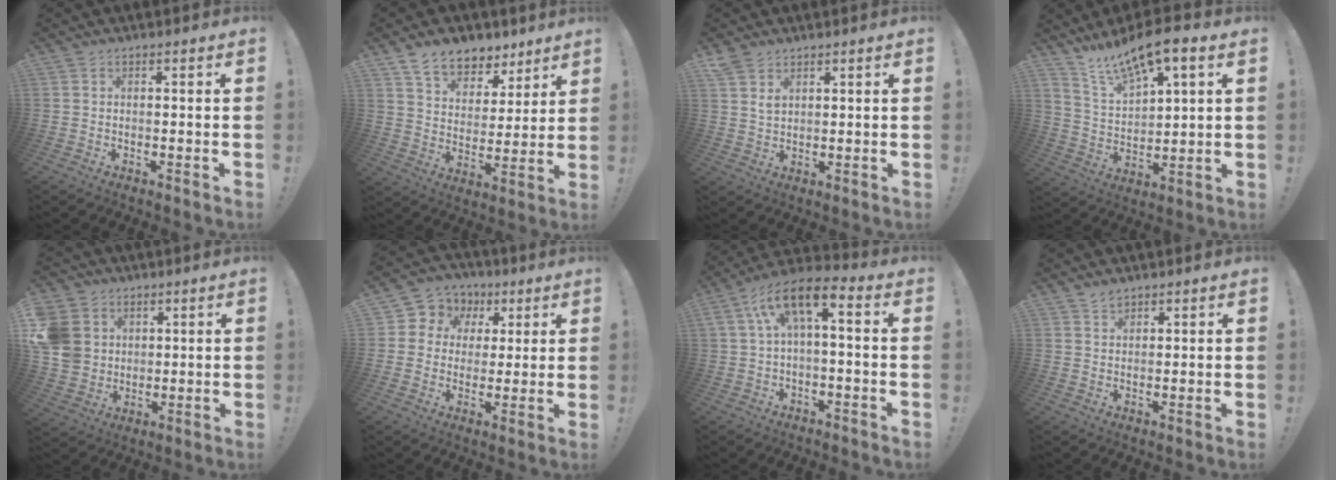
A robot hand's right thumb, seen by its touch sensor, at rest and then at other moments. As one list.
[{"total": 11.0, "force": [8.4, 6.2, 3.5], "torque": [-0.062, -0.059, 0.160]}, {"total": 3.9, "force": [2.8, 2.1, 1.7], "torque": [-0.025, -0.016, 0.053]}, {"total": 12.1, "force": [9.5, 3.2, 6.8], "torque": [-0.127, -0.063, 0.168]}, {"total": 11.4, "force": [3.1, 10.0, 4.6], "torque": [-0.081, -0.015, 0.067]}, {"total": 7.4, "force": [1.5, 7.0, 2.0], "torque": [-0.028, -0.011, 0.034]}, {"total": 9.2, "force": [1.9, 3.6, 8.2], "torque": [-0.142, -0.004, 0.034]}, {"total": 2.0, "force": [1.8, 0.6, 0.5], "torque": [0.001, -0.012, 0.033]}]